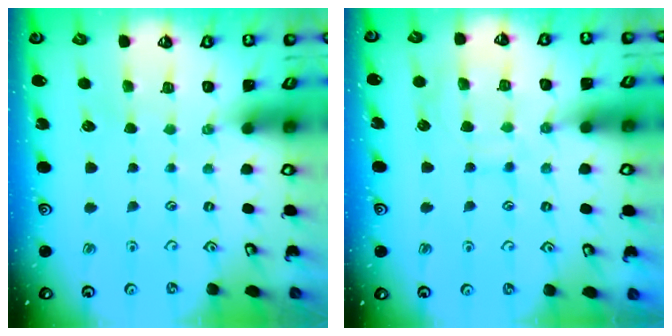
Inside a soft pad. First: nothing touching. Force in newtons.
{"total": 11.0, "press": 11.0, "slide": 1.1}